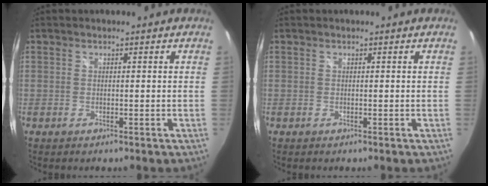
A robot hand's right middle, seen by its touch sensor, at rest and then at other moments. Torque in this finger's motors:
{"motor_torque": [0.00, 0.00, 0.00, 0.00]}